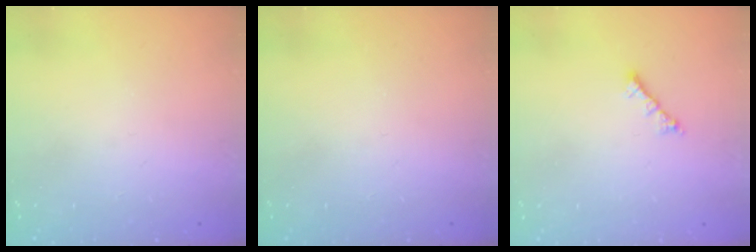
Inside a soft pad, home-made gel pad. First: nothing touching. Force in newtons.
{"total": 0.0}
{"total": 1.8, "press": 1.7, "slide": 0.6}